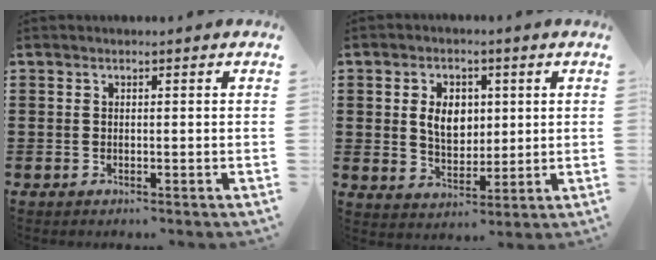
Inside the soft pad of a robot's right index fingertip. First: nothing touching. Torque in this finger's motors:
{"motor_torque": [0.35, -0.09, 0.30, 0.12]}